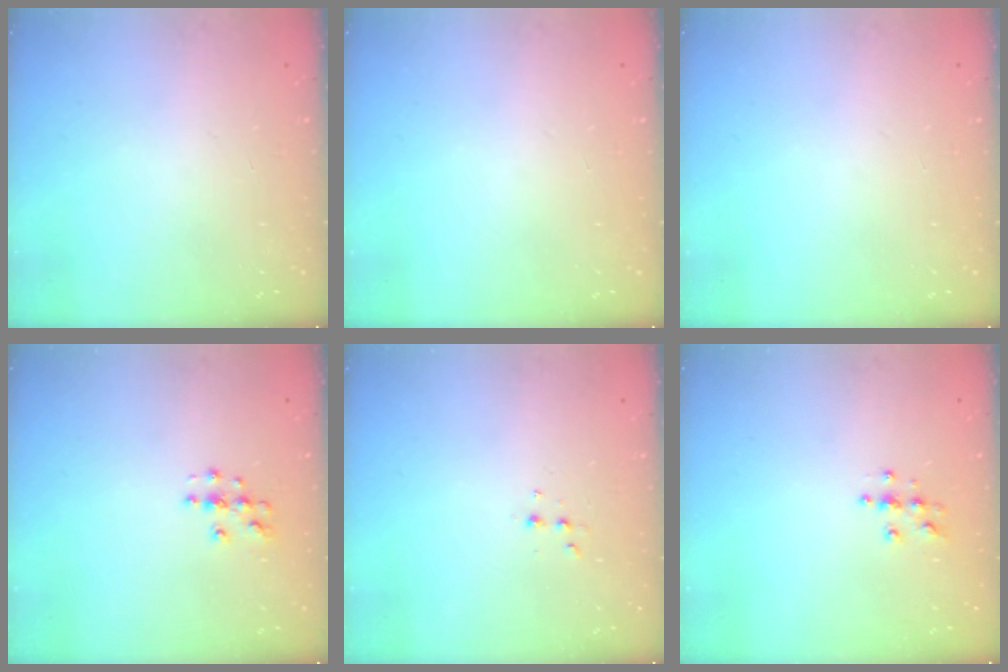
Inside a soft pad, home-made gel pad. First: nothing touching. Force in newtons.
{"total": 0.0}
{"total": 0.0}
{"total": 3.8, "press": 3.8, "slide": 0.2}
{"total": 2.8, "press": 2.7, "slide": 0.6}
{"total": 3.9, "press": 3.9, "slide": 0.1}